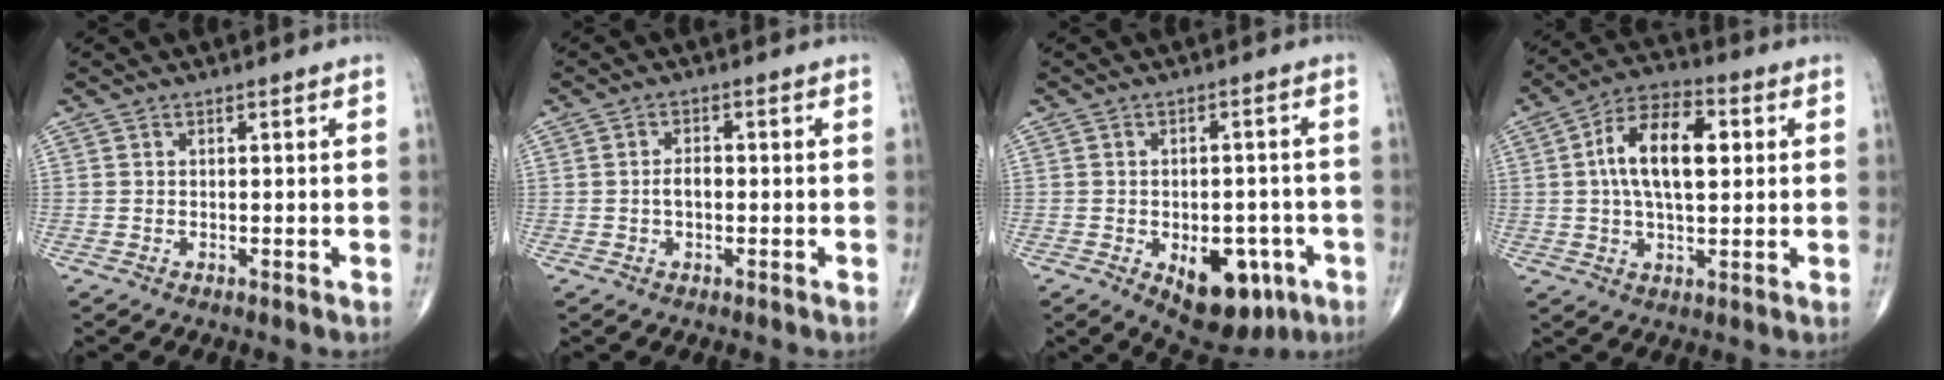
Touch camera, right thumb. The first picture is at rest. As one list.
[{"total": 2.4, "force": [-0.4, 1.4, 1.9], "torque": [-0.032, 0.007, -0.010]}, {"total": 12.3, "force": [-4.9, 7.0, 8.9], "torque": [-0.092, 0.016, -0.056]}, {"total": 13.2, "force": [2.0, 6.7, 11.2], "torque": [-0.193, 0.018, 0.028]}]